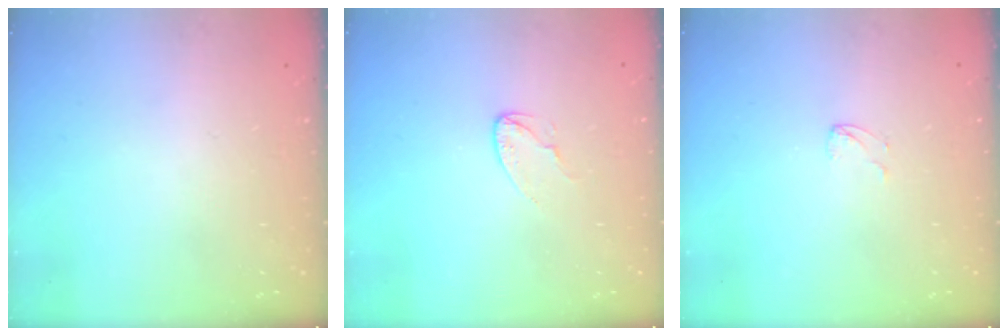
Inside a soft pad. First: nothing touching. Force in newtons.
{"total": 3.4, "press": 3.4, "slide": 0.3}
{"total": 2.9, "press": 2.9, "slide": 0.2}